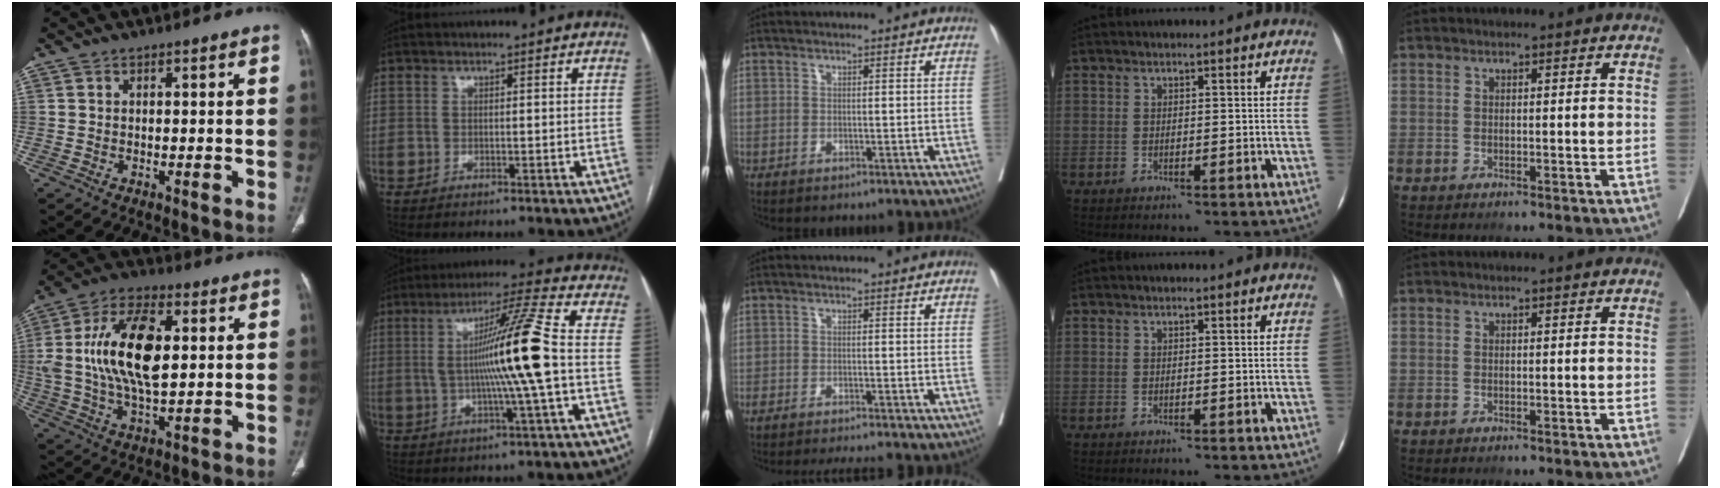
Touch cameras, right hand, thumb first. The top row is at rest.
{"thumb": {"total": 17.8, "force": [2.5, 8.8, 15.3], "torque": [-0.292, 0.007, 0.043]}, "index": {"total": 13.9, "force": [-0.4, -1.5, 13.8], "torque": [-0.242, 0.002, -0.013]}, "middle": {"total": 7.2, "force": [-6.6, 0.3, 3.0], "torque": [-0.030, -0.009, -0.093]}}